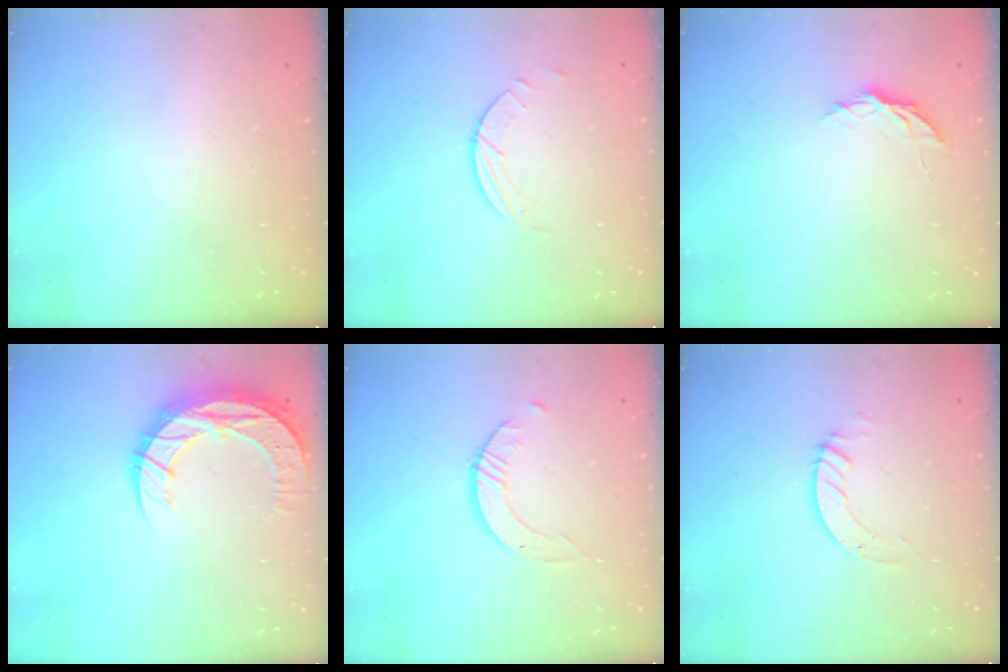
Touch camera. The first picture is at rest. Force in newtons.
{"total": 1.7, "press": 1.7, "slide": 0.2}
{"total": 5.1, "press": 5.1, "slide": 0.4}
{"total": 12.2, "press": 12.2, "slide": 0.9}
{"total": 2.4, "press": 2.4, "slide": 0.3}
{"total": 3.8, "press": 3.8, "slide": 0.4}